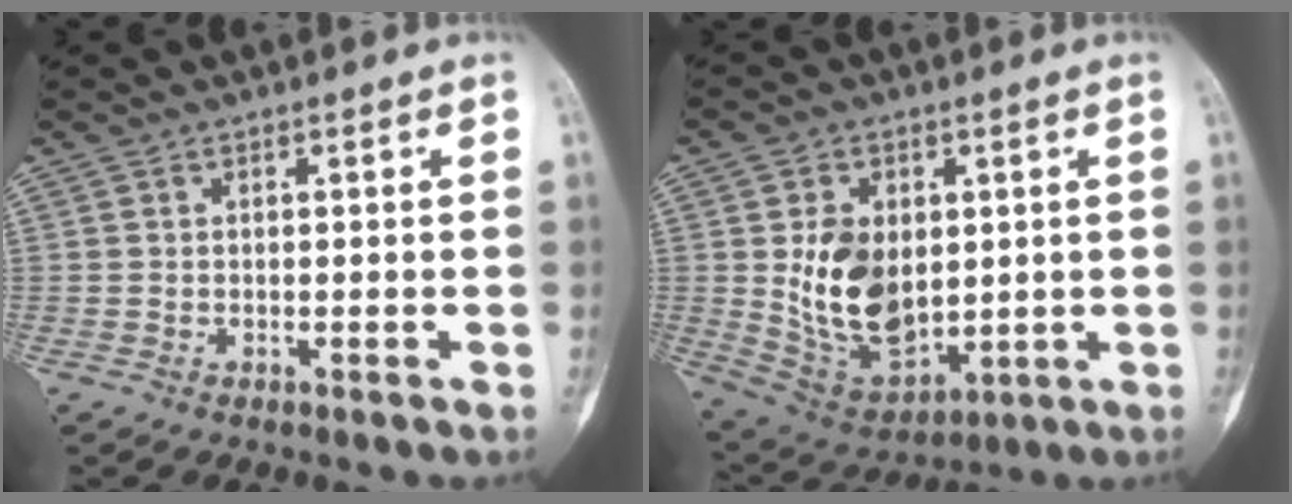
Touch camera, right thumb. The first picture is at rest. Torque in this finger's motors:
{"motor_torque": [1.22, 1.18, 0.74, -0.45, 0.13]}